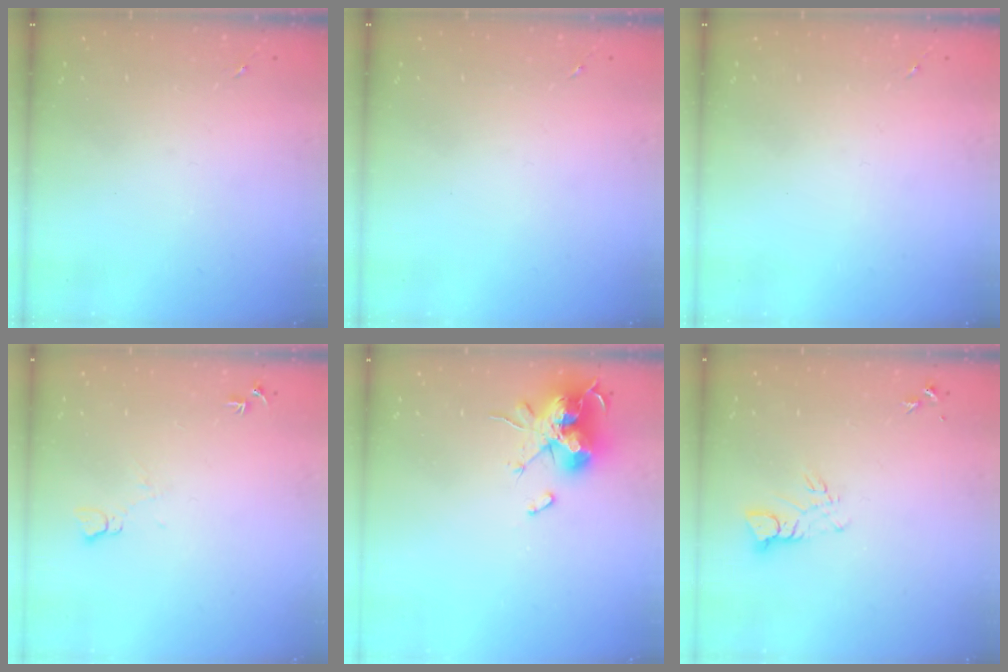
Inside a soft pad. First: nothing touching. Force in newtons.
{"total": 0.0}
{"total": 0.0}
{"total": 6.6, "press": 6.6, "slide": 0.7}
{"total": 16.4, "press": 16.4, "slide": 0.1}
{"total": 4.8, "press": 4.8, "slide": 0.5}